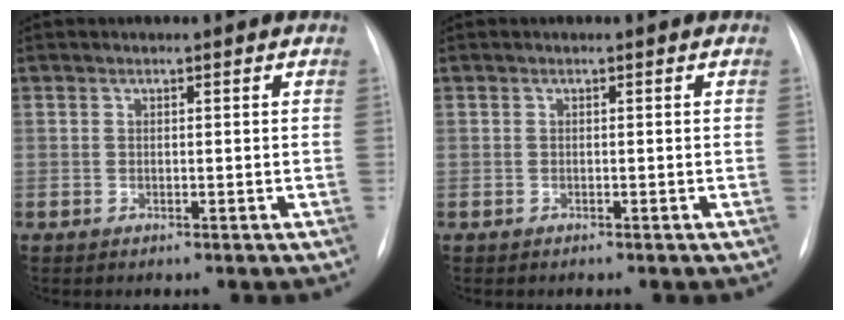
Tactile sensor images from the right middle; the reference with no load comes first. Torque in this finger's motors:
{"motor_torque": [0.09, -0.23, 0.05, 0.02]}